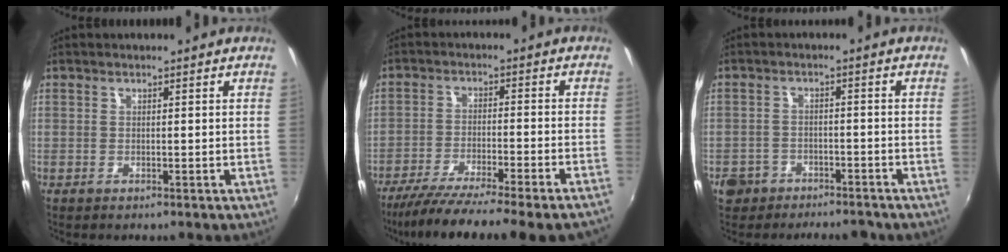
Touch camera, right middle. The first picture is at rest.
{"total": 17.1, "force": [-14.8, -1.0, 8.5], "torque": [-0.152, -0.055, -0.226]}
{"total": 7.1, "force": [-5.1, 4.5, 2.1], "torque": [-0.064, 0.012, -0.075]}